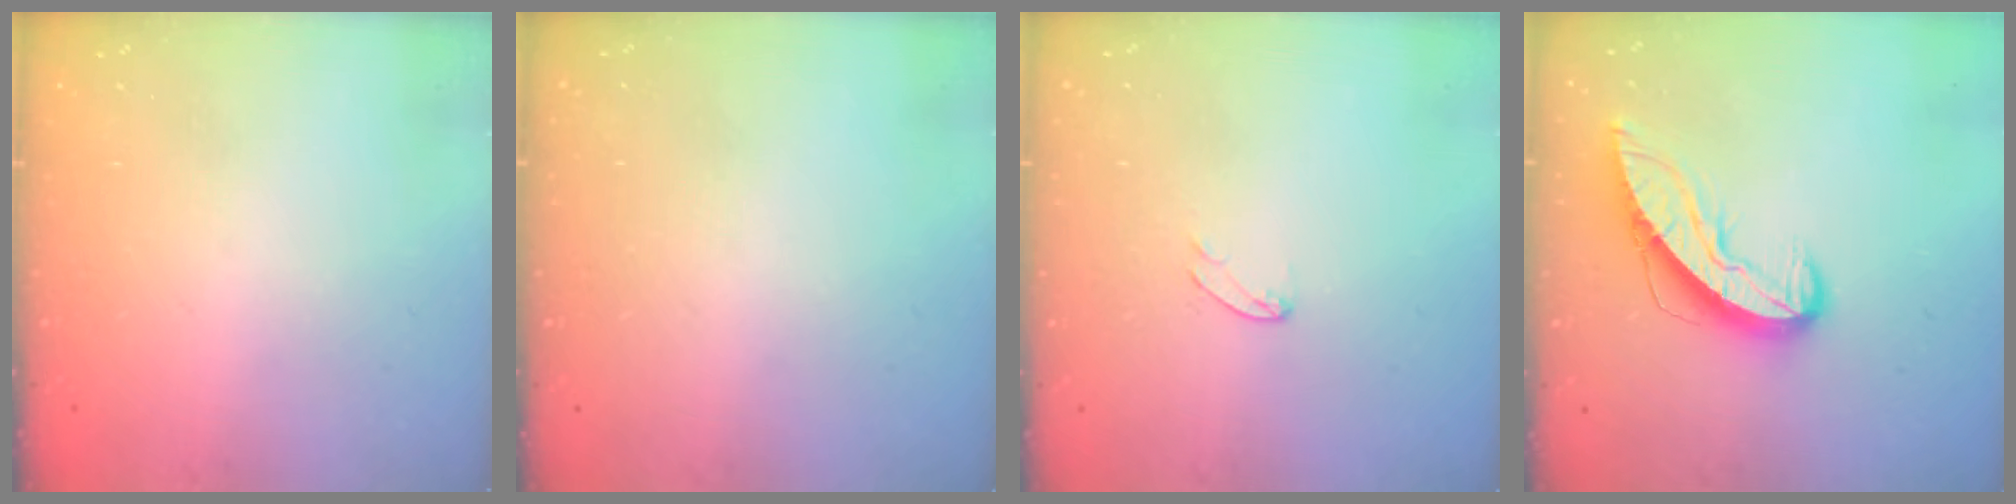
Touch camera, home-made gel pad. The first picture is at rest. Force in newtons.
{"total": 0.0}
{"total": 5.5, "press": 5.5, "slide": 0.3}
{"total": 9.7, "press": 9.7, "slide": 1.0}